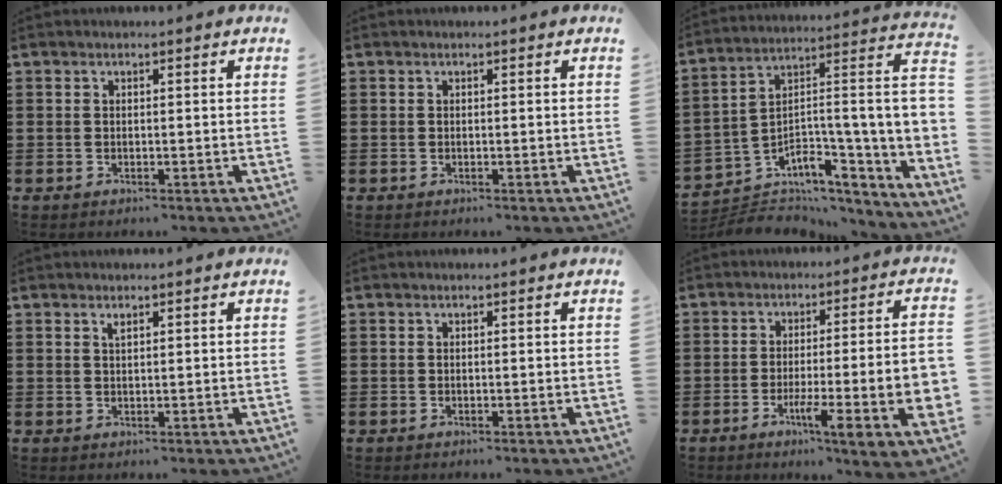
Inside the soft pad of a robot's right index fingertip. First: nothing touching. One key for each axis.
{"total": 0.0}
{"total": 7.2, "fx": -2.3, "fy": 2.9, "fz": 6.2, "tx": -0.125, "ty": -0.018, "tz": -0.049}
{"total": 0.9, "fx": 0.6, "fy": 0.3, "fz": 0.6, "tx": -0.013, "ty": 0.002, "tz": 0.011}
{"total": 0.0}
{"total": 10.9, "fx": -2.8, "fy": 0.9, "fz": 10.5, "tx": -0.187, "ty": -0.011, "tz": -0.052}